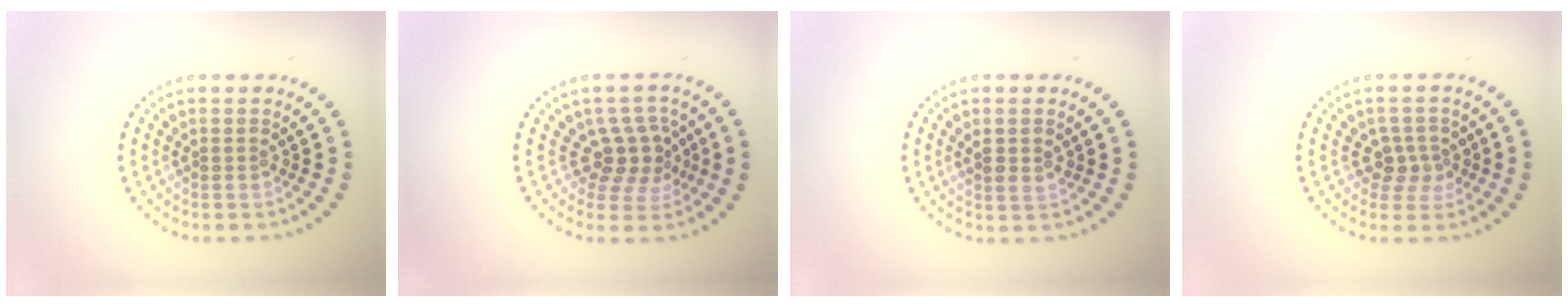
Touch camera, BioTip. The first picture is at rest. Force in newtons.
{"total": 3.3, "press": 2.8, "slide": 1.7}
{"total": 1.3, "press": 1.3, "slide": 0.4}
{"total": 2.3, "press": 2.1, "slide": 1.0}